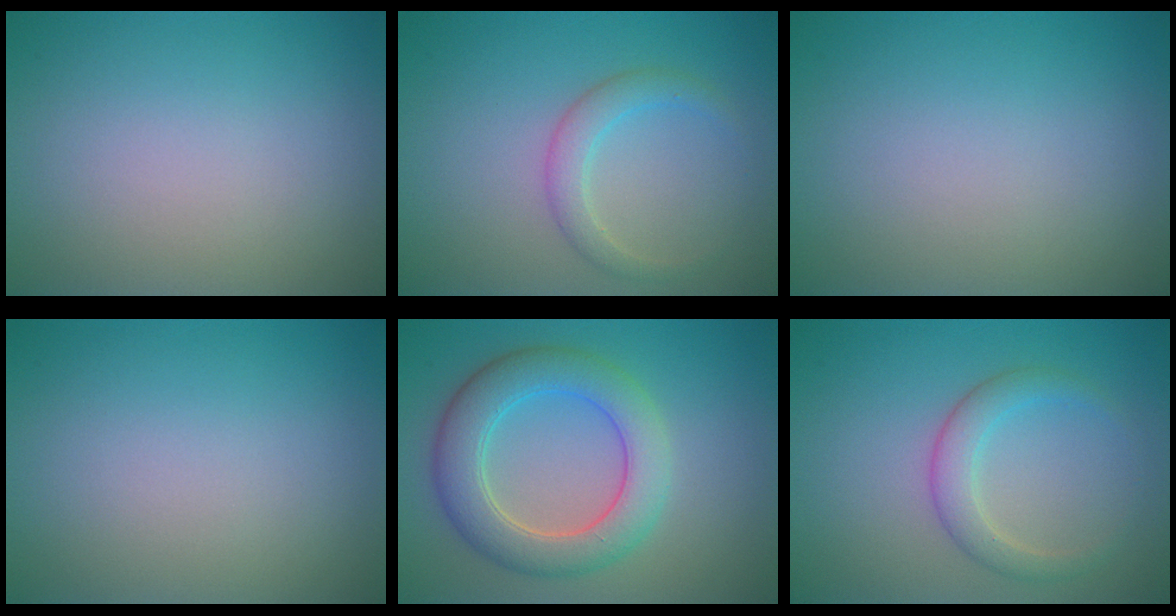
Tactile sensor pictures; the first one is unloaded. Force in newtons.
{"total": 2.3, "press": 2.2, "slide": 0.3}
{"total": 0.0}
{"total": 0.0}
{"total": 6.1, "press": 6.1, "slide": 0.4}
{"total": 2.6, "press": 2.6, "slide": 0.1}